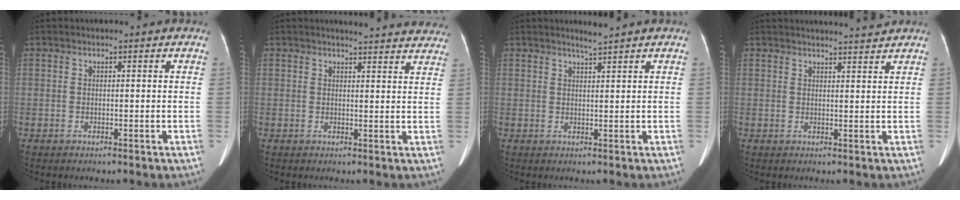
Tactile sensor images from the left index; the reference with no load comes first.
{"total": 14.0, "force": [13.4, 2.0, 3.5], "torque": [-0.020, -0.026, 0.133]}
{"total": 1.6, "force": [1.4, -0.6, 0.4], "torque": [-0.013, -0.005, 0.027]}
{"total": 5.1, "force": [5.0, -0.6, 0.9], "torque": [-0.013, 0.005, 0.059]}